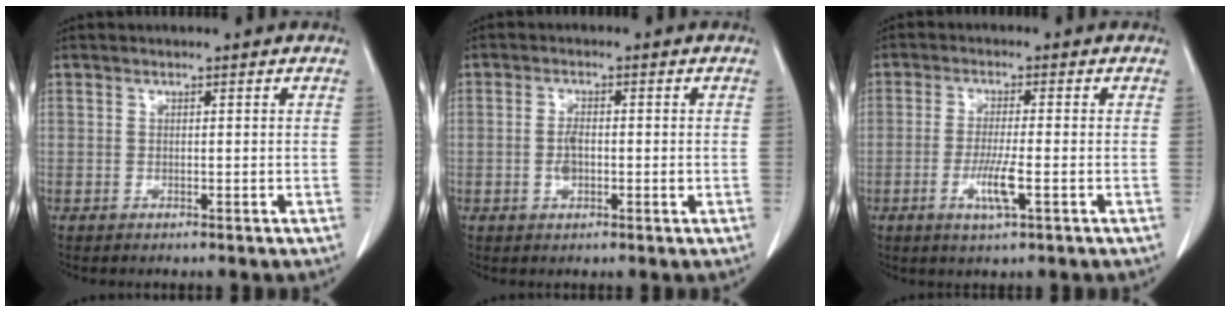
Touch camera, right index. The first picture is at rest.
{"total": 2.9, "force": [-0.4, 1.4, 2.5], "torque": [-0.054, 0.000, -0.007]}
{"total": 5.1, "force": [-1.7, 0.2, 4.8], "torque": [-0.096, -0.011, -0.031]}